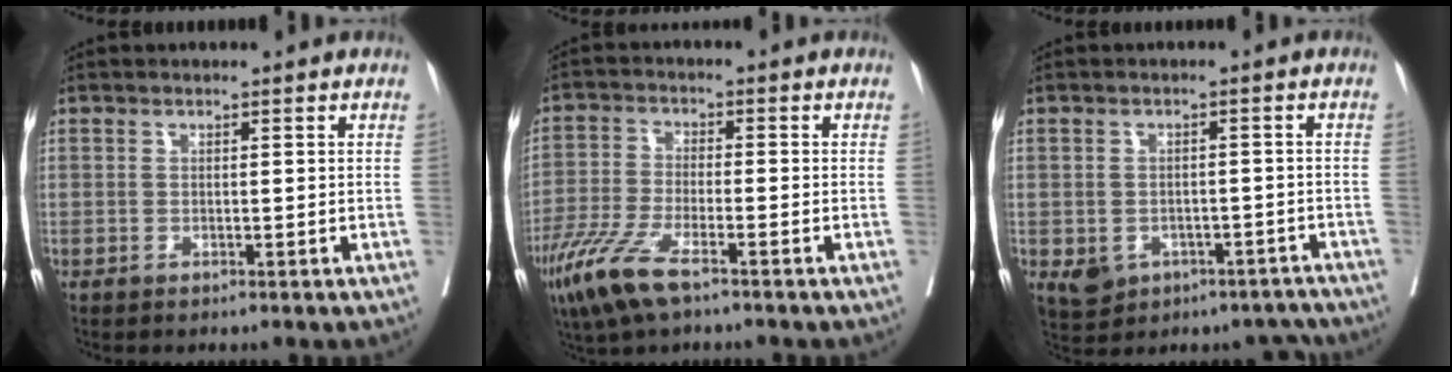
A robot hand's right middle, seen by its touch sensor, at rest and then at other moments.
{"total": 8.6, "force": [-5.5, 1.7, 6.5], "torque": [-0.142, -0.020, -0.105]}
{"total": 9.0, "force": [-5.3, 6.7, 2.7], "torque": [-0.037, 0.025, -0.060]}